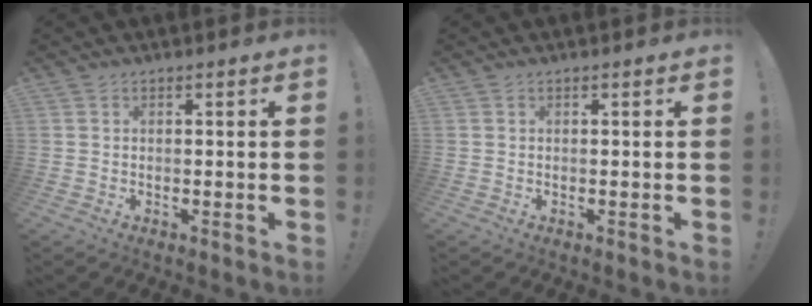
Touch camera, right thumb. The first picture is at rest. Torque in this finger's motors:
{"motor_torque": [0.00, 0.00, 0.10, -0.09, 0.01]}